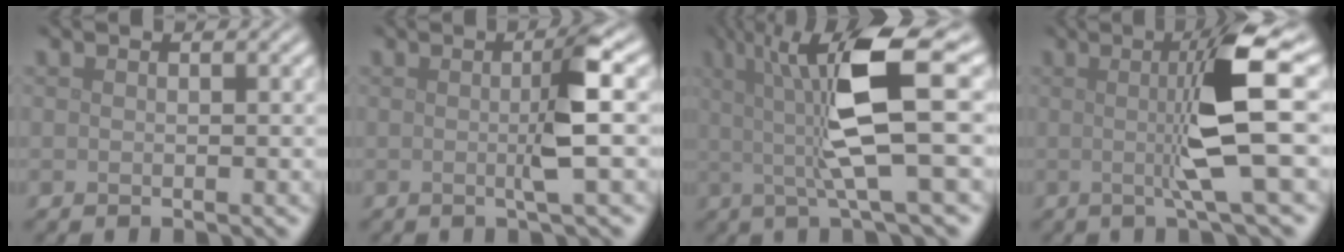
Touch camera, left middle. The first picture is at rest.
{"total": 3.6, "force": [0.1, 0.4, 3.5], "torque": [-0.060, 0.000, -0.003]}
{"total": 9.6, "force": [1.9, 1.9, 9.2], "torque": [-0.144, 0.001, 0.031]}
{"total": 7.0, "force": [0.5, 0.9, 7.0], "torque": [-0.122, 0.006, 0.004]}